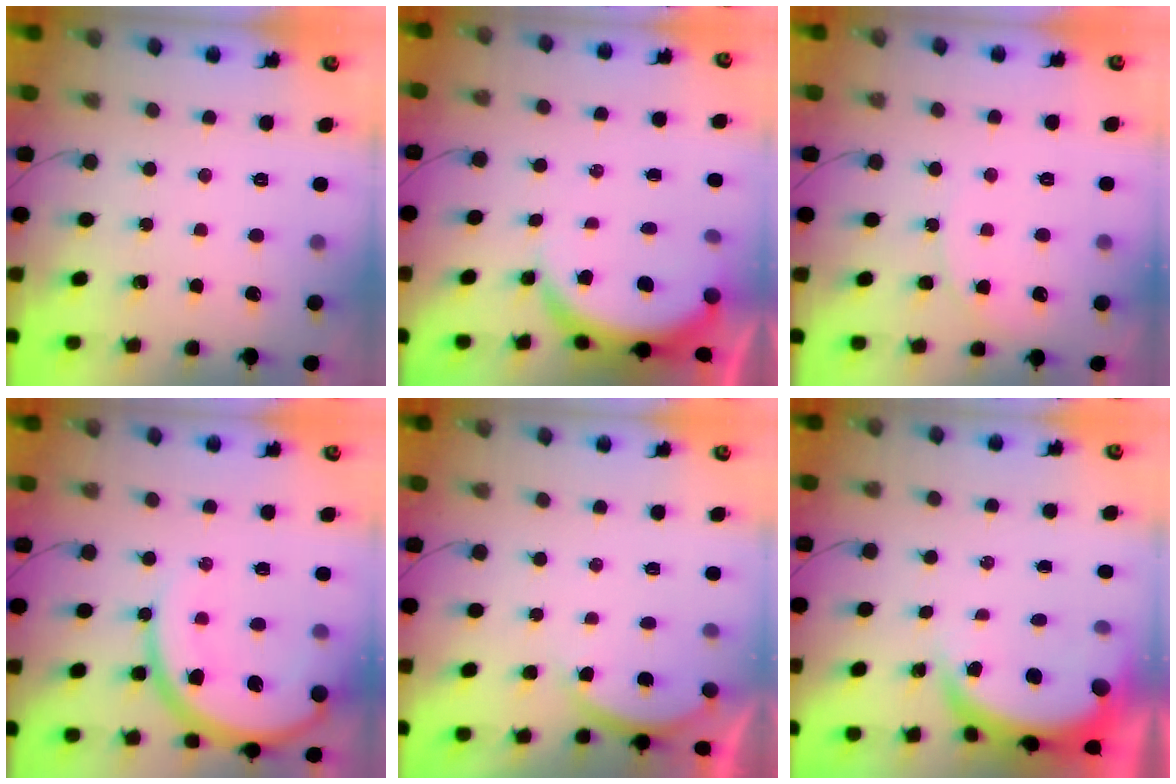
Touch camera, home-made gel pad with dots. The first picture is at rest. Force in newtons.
{"total": 5.9, "press": 5.9, "slide": 0.8}
{"total": 5.6, "press": 5.6, "slide": 0.8}
{"total": 15.0, "press": 14.9, "slide": 1.9}
{"total": 2.6, "press": 2.5, "slide": 0.7}
{"total": 5.8, "press": 5.7, "slide": 0.9}